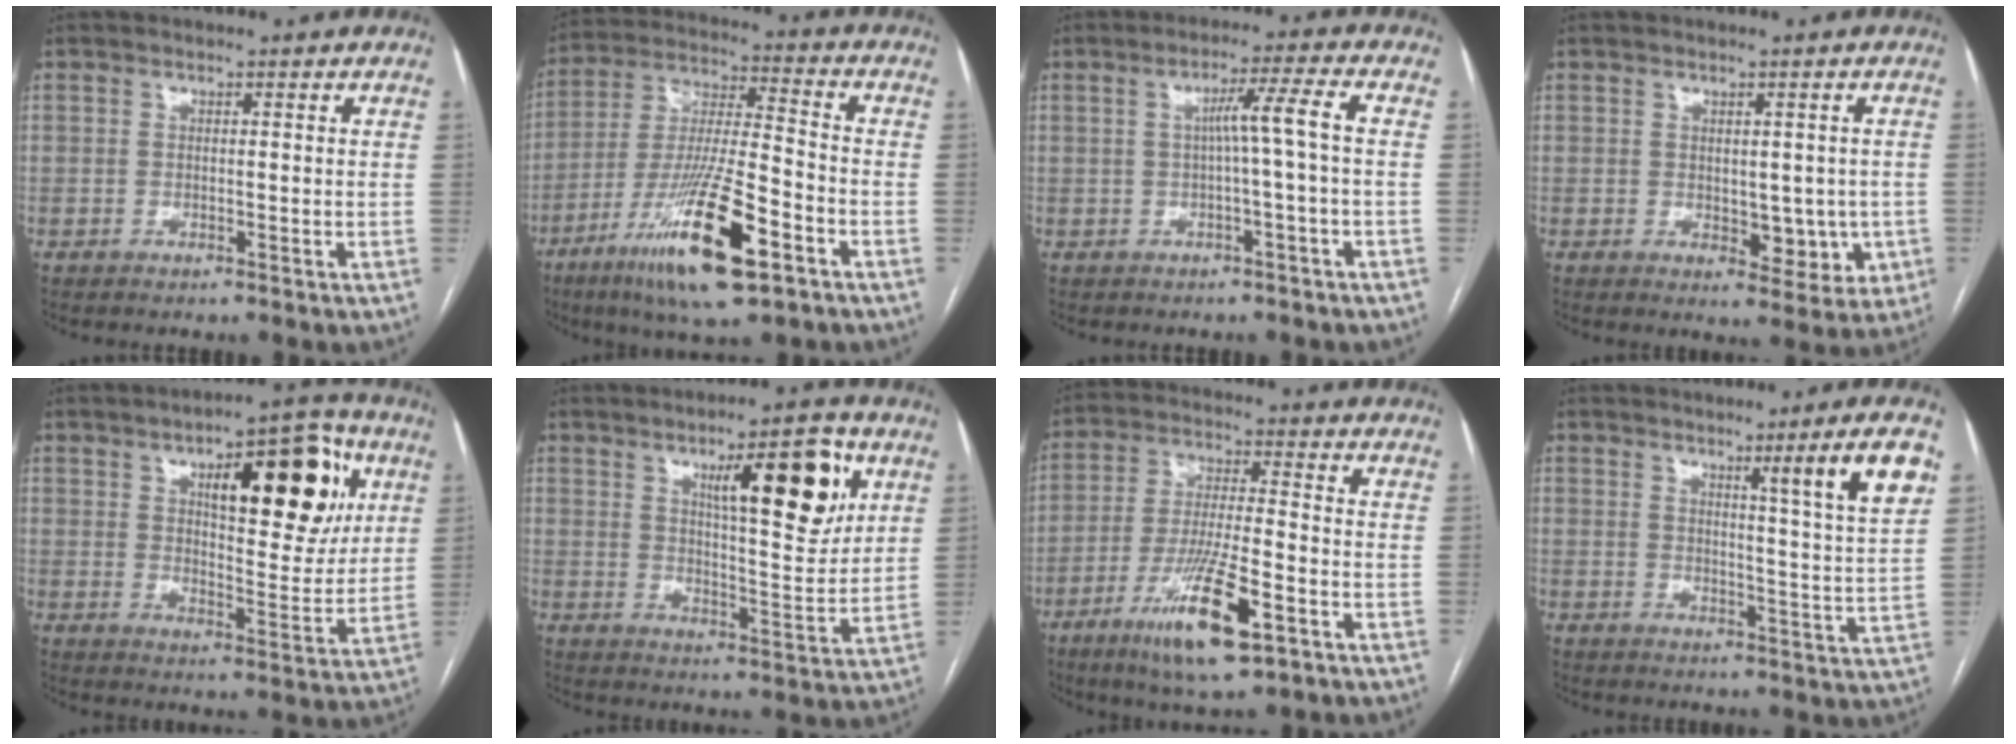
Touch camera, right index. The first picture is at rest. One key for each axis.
{"total": 17.7, "fx": -9.0, "fy": 2.2, "fz": 15.0, "tx": -0.290, "ty": -0.030, "tz": -0.158}
{"total": 5.0, "fx": -0.2, "fy": -1.1, "fz": 4.8, "tx": -0.079, "ty": 0.015, "tz": 0.001}
{"total": 6.1, "fx": -0.8, "fy": 3.5, "fz": 4.9, "tx": -0.045, "ty": 0.000, "tz": 0.001}
{"total": 17.1, "fx": 6.7, "fy": 5.6, "fz": 14.7, "tx": -0.192, "ty": 0.021, "tz": 0.097}
{"total": 13.1, "fx": 5.9, "fy": 2.8, "fz": 11.4, "tx": -0.164, "ty": 0.001, "tz": 0.087}
{"total": 13.1, "fx": -6.7, "fy": 1.7, "fz": 11.2, "tx": -0.210, "ty": -0.023, "tz": -0.116}
{"total": 9.0, "fx": 4.7, "fy": -1.6, "fz": 7.5, "tx": -0.100, "ty": -0.017, "tz": 0.066}